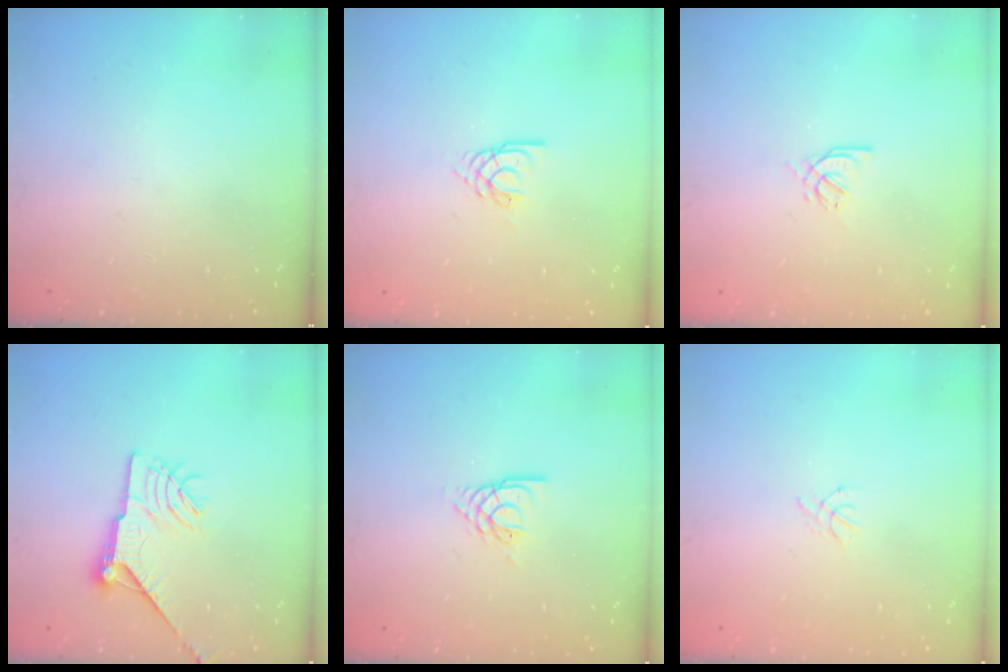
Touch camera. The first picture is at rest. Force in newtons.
{"total": 2.6, "press": 2.6, "slide": 0.3}
{"total": 2.4, "press": 2.4, "slide": 0.5}
{"total": 12.0, "press": 12.0, "slide": 1.1}
{"total": 3.5, "press": 3.5, "slide": 0.4}
{"total": 1.3, "press": 1.2, "slide": 0.4}